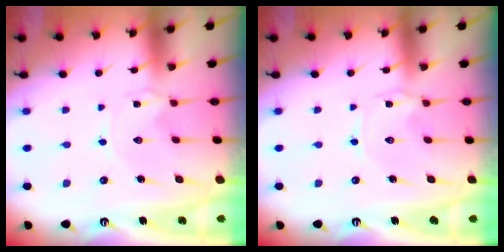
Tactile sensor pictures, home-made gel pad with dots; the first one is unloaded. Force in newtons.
{"total": 1.5, "press": 1.5, "slide": 0.2}